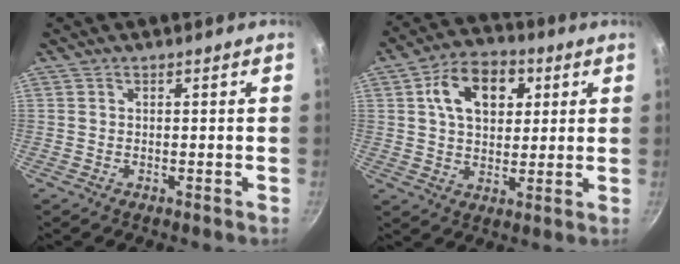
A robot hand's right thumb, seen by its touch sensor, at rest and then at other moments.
{"total": 12.7, "force": [4.0, 8.5, 8.5], "torque": [-0.106, 0.003, 0.055]}